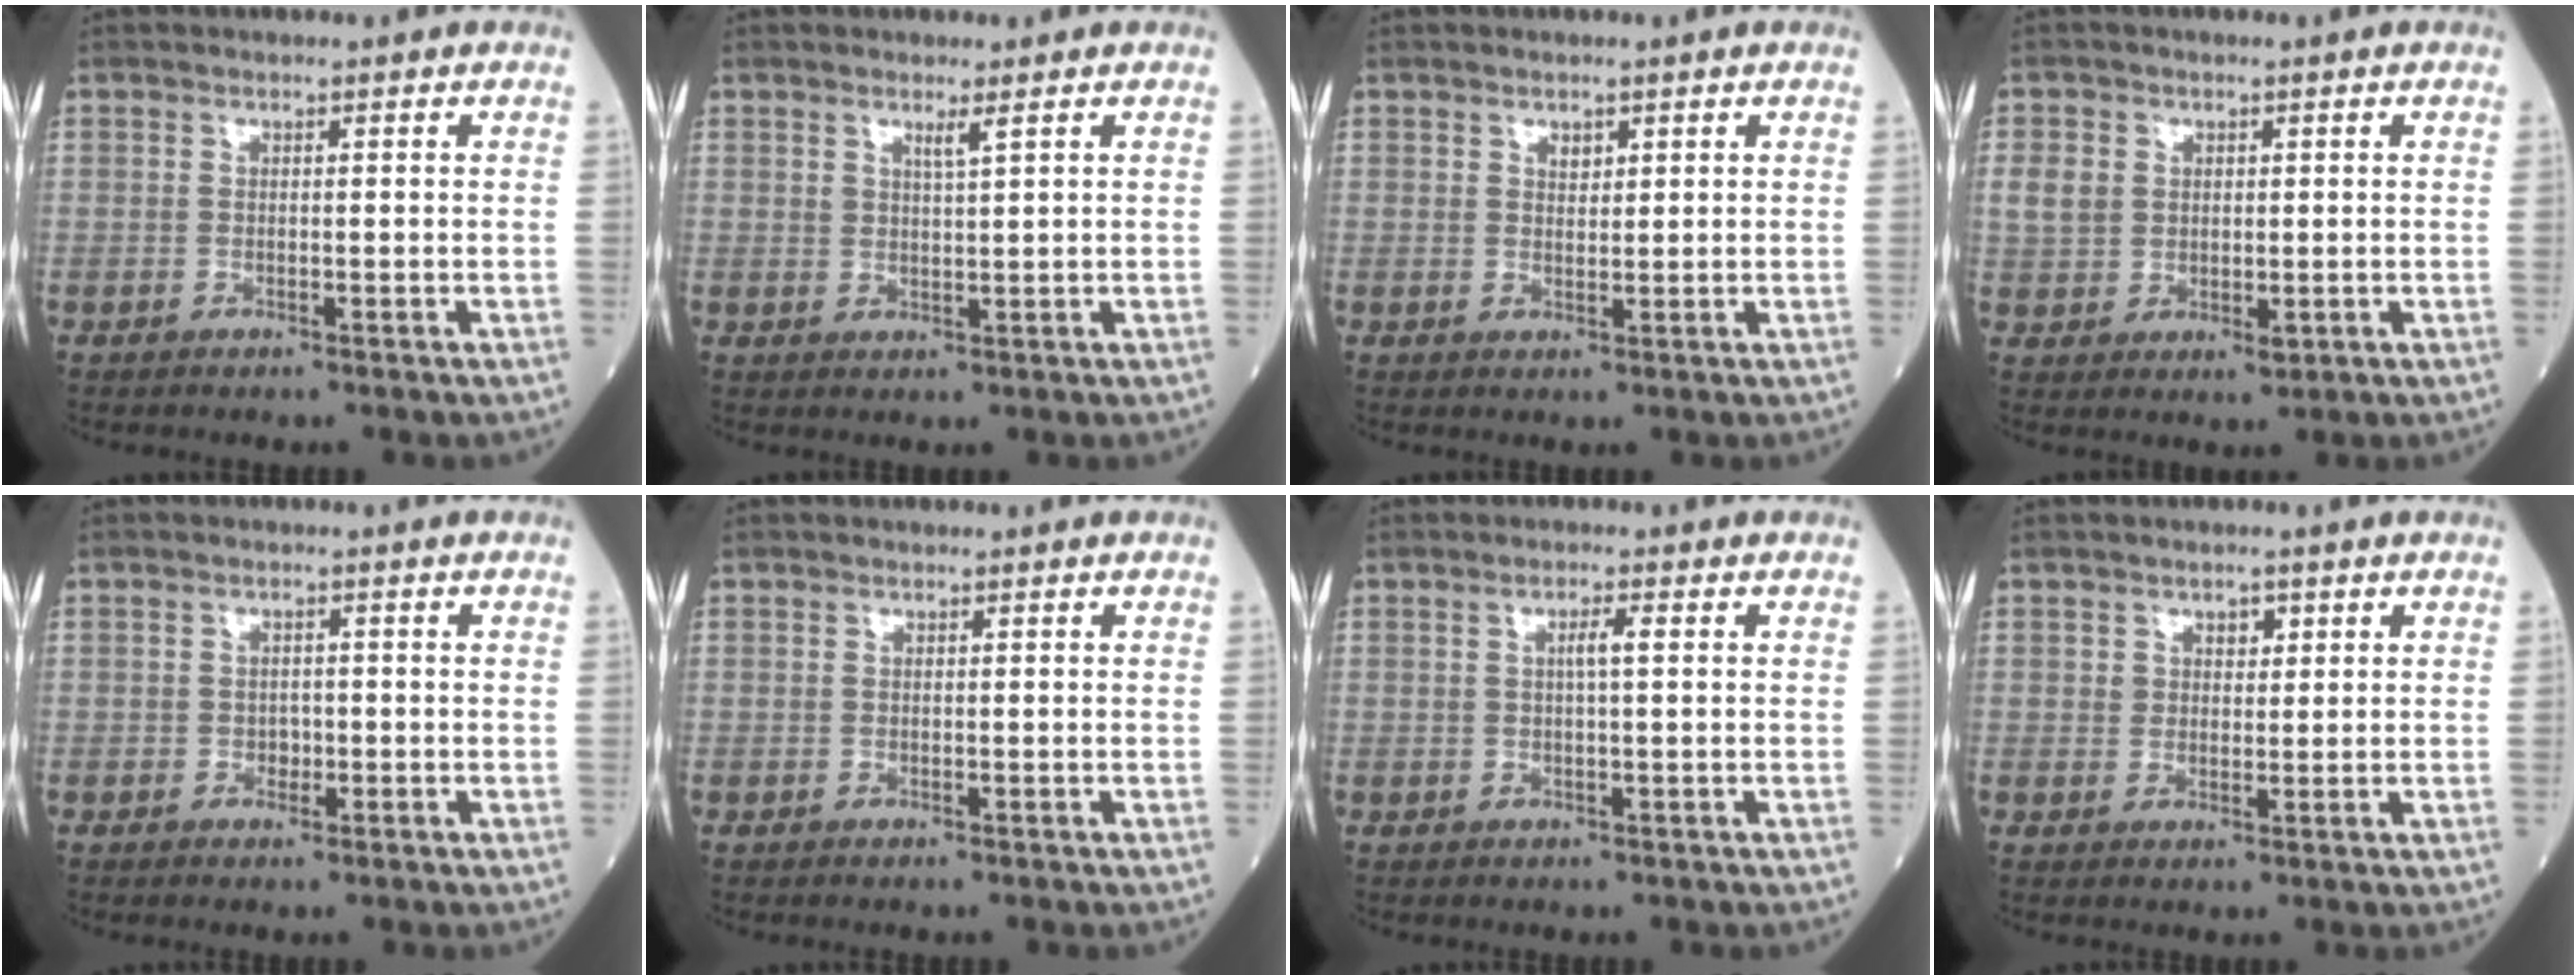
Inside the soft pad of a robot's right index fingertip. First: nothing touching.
{"total": 1.9, "force": [1.2, -0.1, 1.4], "torque": [-0.027, -0.007, 0.022]}
{"total": 1.4, "force": [0.8, 0.8, 0.8], "torque": [-0.011, 0.000, 0.014]}
{"total": 5.4, "force": [1.0, 4.3, 3.0], "torque": [-0.058, 0.000, 0.023]}
{"total": 1.5, "force": [-0.5, 1.2, 0.8], "torque": [-0.007, 0.005, -0.007]}
{"total": 0.0}
{"total": 2.0, "force": [0.4, 0.0, 2.0], "torque": [-0.035, 0.003, 0.004]}
{"total": 2.5, "force": [1.2, 1.8, 1.3], "torque": [-0.016, 0.002, 0.018]}